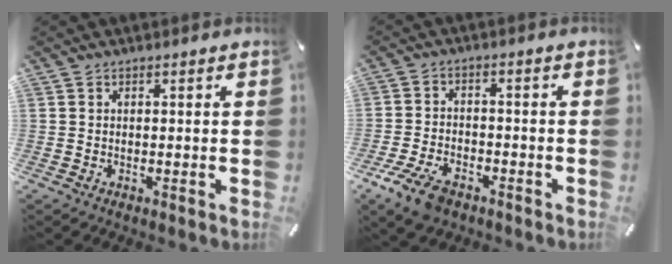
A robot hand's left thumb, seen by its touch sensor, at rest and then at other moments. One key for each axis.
{"total": 7.8, "fx": -4.9, "fy": 4.1, "fz": 4.4, "tx": -0.105, "ty": 0.015, "tz": -0.094}